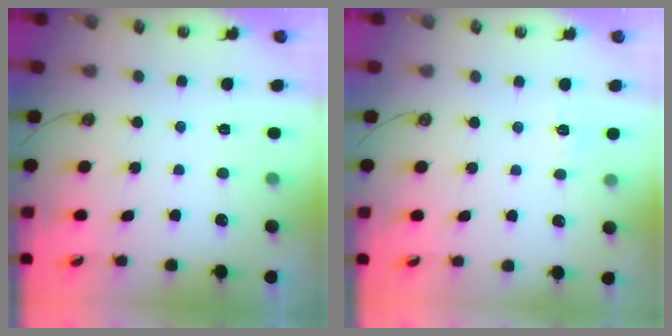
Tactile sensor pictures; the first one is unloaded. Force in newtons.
{"total": 5.1, "press": 5.1, "slide": 0.6}